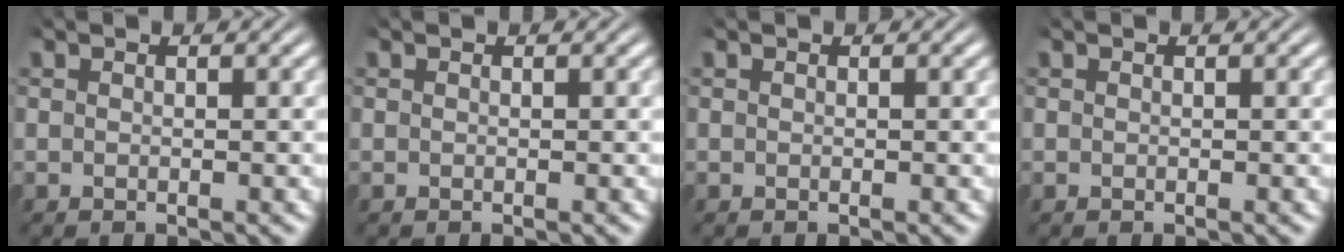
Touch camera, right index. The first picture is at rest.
{"total": 0.0}
{"total": 0.0}
{"total": 0.0}